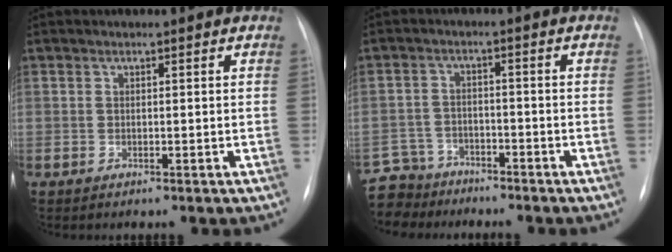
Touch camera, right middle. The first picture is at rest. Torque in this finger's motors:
{"motor_torque": [0.40, -0.50, 0.22, 0.01]}